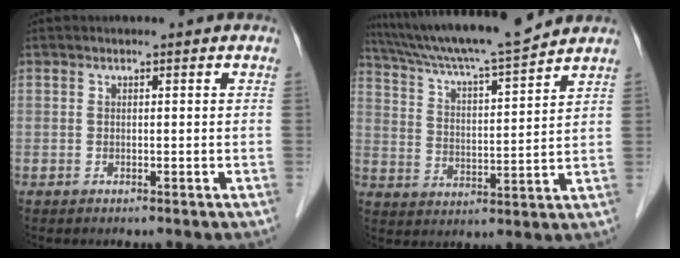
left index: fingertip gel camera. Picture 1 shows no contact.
{"total": 15.7, "force": [14.3, -0.5, 6.6], "torque": [-0.122, 0.006, 0.235]}